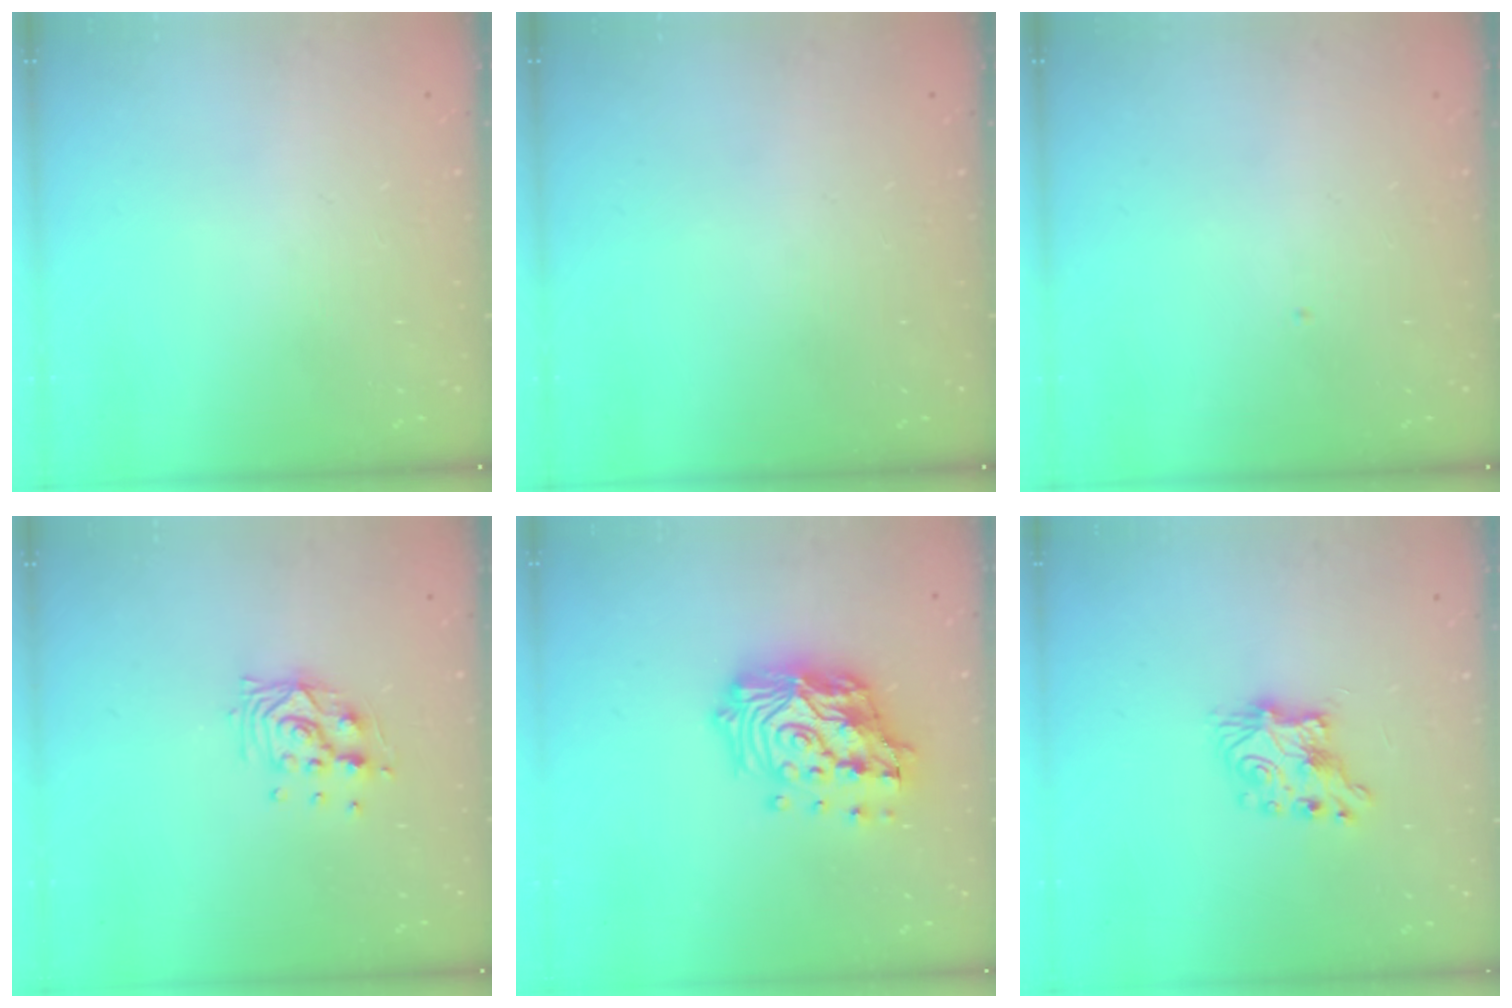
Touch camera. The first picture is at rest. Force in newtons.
{"total": 0.0}
{"total": 0.0}
{"total": 9.5, "press": 9.5, "slide": 0.4}
{"total": 20.6, "press": 20.5, "slide": 2.7}
{"total": 7.5, "press": 7.5, "slide": 0.4}